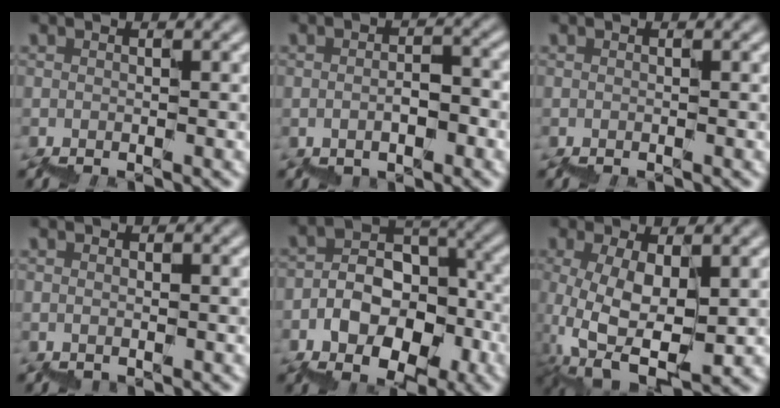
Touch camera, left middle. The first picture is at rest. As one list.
[{"total": 1.8, "force": [-0.5, 1.0, 1.4], "torque": [-0.018, 0.011, -0.007]}, {"total": 0.0}, {"total": 0.0}, {"total": 7.8, "force": [-2.6, 5.8, 4.5], "torque": [-0.057, 0.037, -0.044]}, {"total": 6.2, "force": [2.2, 3.0, 5.0], "torque": [-0.109, -0.008, 0.053]}]